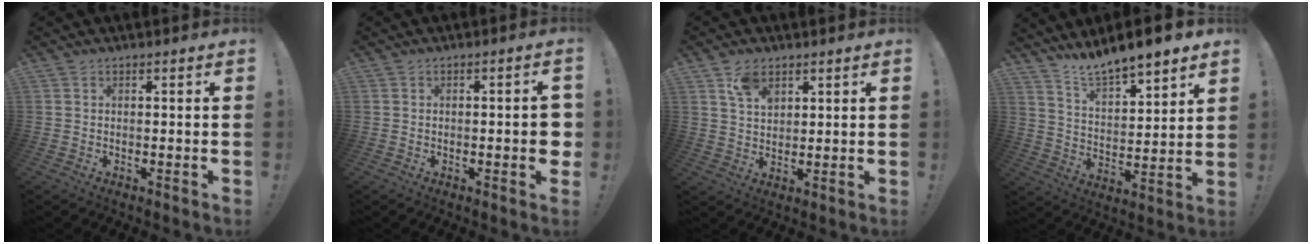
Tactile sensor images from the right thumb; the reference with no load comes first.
{"total": 3.6, "force": [-0.7, 1.0, 3.4], "torque": [-0.045, 0.004, -0.012]}
{"total": 6.6, "force": [4.2, 3.8, 3.4], "torque": [-0.055, -0.016, 0.078]}
{"total": 9.3, "force": [9.1, 0.5, 2.1], "torque": [-0.053, -0.085, 0.161]}